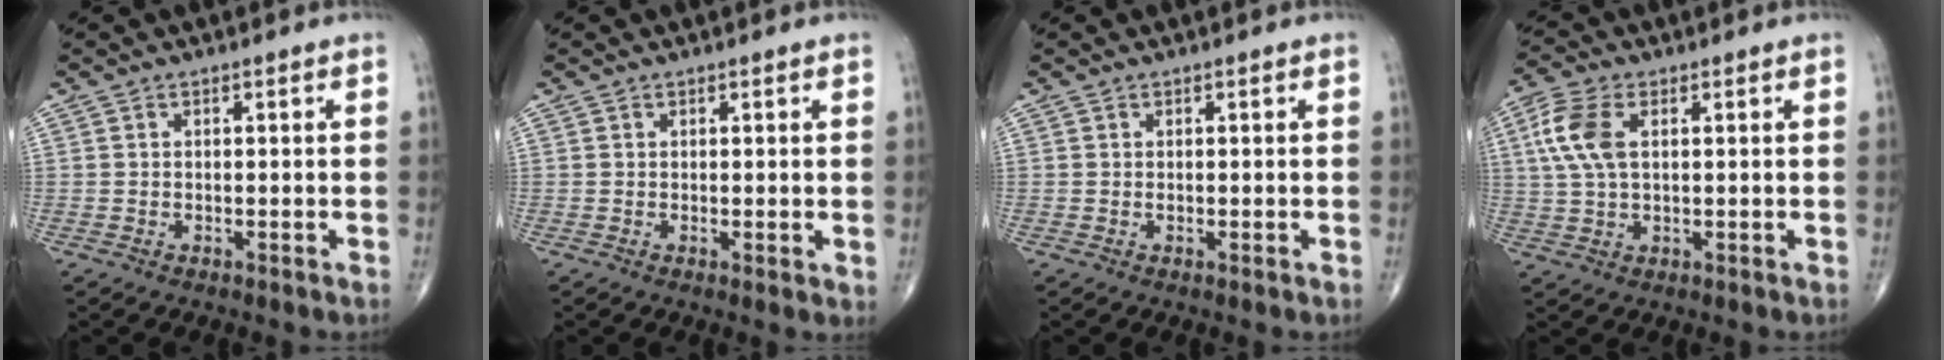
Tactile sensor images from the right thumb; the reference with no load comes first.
{"total": 1.5, "force": [0.1, 0.5, 1.4], "torque": [-0.024, -0.008, -0.002]}
{"total": 0.7, "force": [-0.1, 0.3, 0.6], "torque": [-0.013, -0.002, -0.001]}
{"total": 8.4, "force": [2.1, 4.5, 6.8], "torque": [-0.162, 0.011, 0.039]}